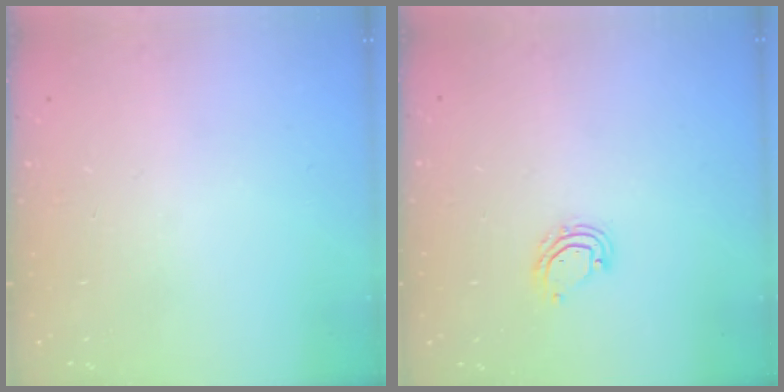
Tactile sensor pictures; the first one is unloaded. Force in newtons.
{"total": 5.2, "press": 5.2, "slide": 0.4}